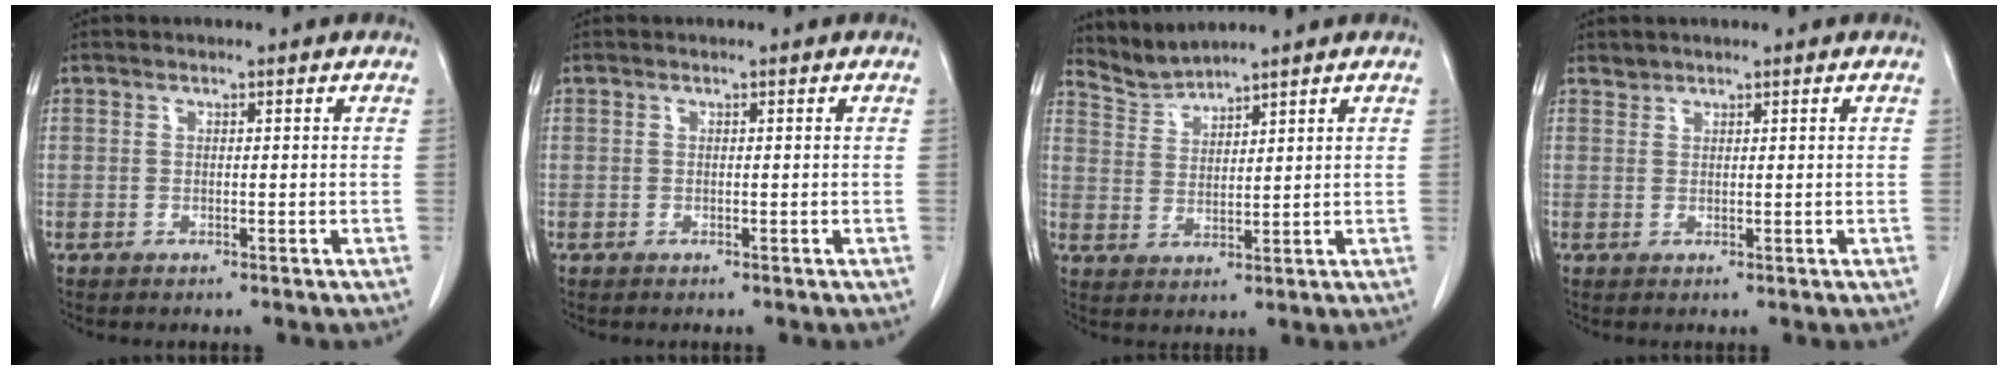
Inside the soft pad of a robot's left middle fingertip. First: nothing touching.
{"total": 0.0}
{"total": 3.8, "force": [3.7, -0.7, -0.9], "torque": [0.011, -0.003, 0.083]}
{"total": 0.8, "force": [0.7, 0.1, -0.2], "torque": [0.002, 0.001, 0.013]}